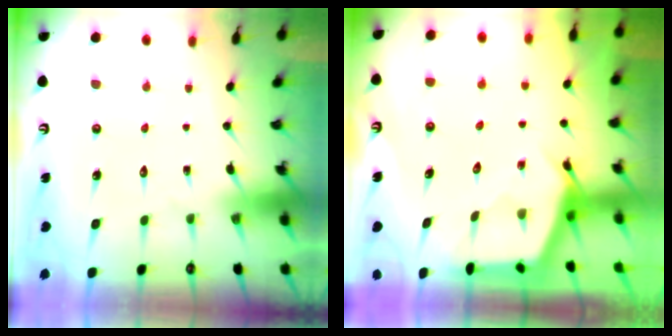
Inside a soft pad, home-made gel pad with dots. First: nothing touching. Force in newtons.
{"total": 2.9, "press": 2.9, "slide": 0.4}